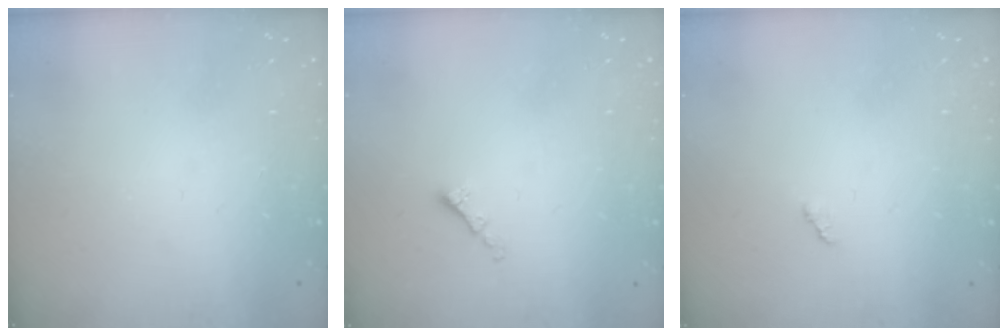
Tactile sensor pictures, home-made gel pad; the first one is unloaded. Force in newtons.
{"total": 1.4, "press": 1.3, "slide": 0.5}
{"total": 2.1, "press": 2.1, "slide": 0.3}